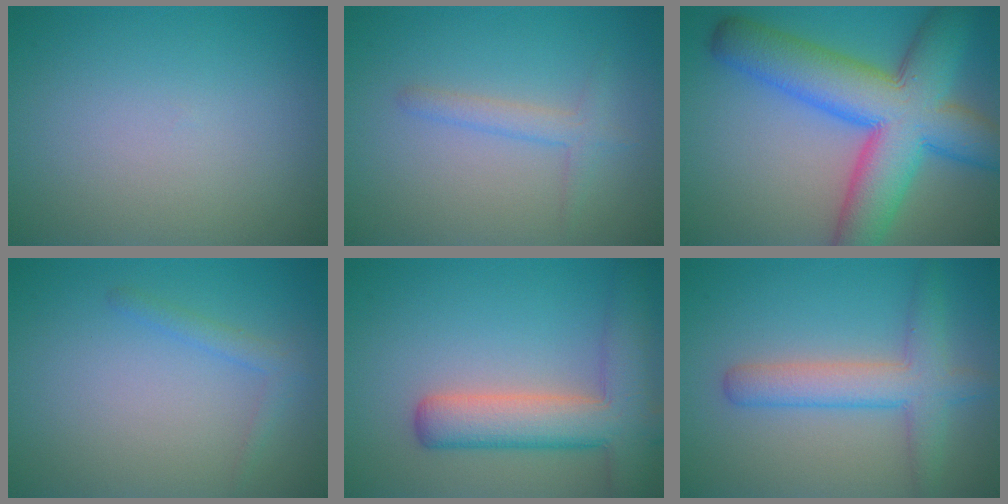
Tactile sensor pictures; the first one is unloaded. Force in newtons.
{"total": 1.8, "press": 1.8, "slide": 0.1}
{"total": 12.1, "press": 12.1, "slide": 0.3}
{"total": 1.4, "press": 1.4, "slide": 0.1}
{"total": 7.1, "press": 7.1, "slide": 0.4}
{"total": 4.5, "press": 4.5, "slide": 0.2}